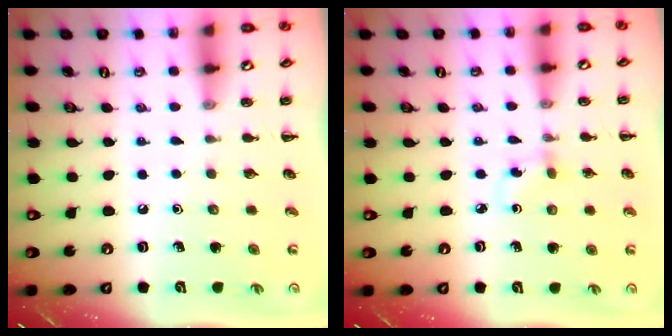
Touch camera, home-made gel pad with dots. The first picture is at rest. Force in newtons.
{"total": 1.7, "press": 1.5, "slide": 0.8}